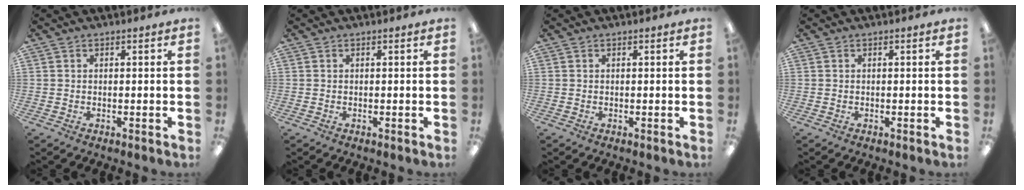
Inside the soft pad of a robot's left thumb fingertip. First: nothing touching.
{"total": 0.0}
{"total": 0.0}
{"total": 0.0}